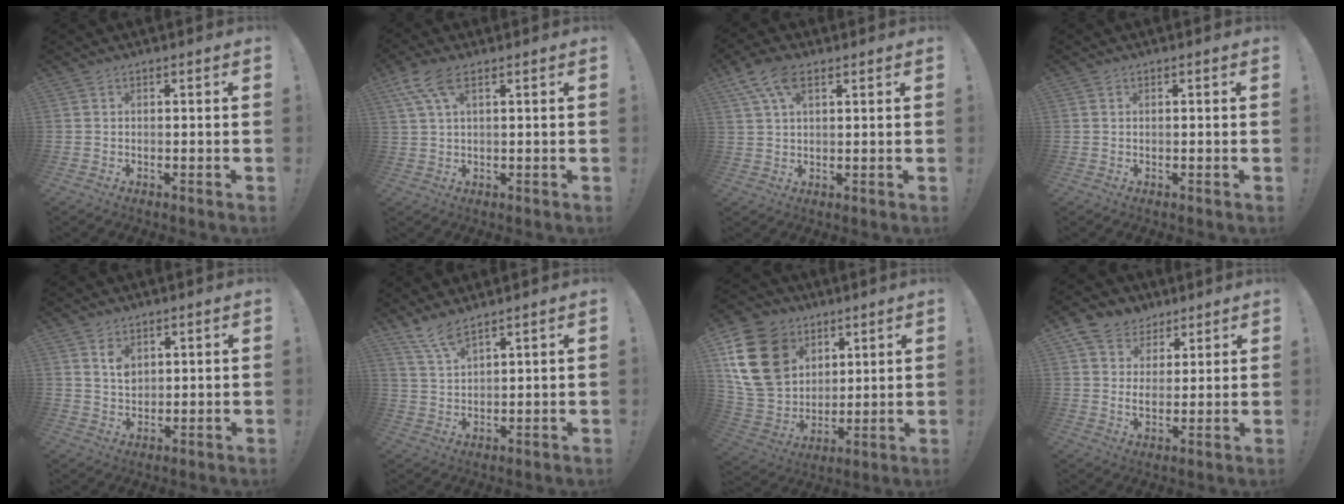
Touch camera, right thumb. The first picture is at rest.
{"total": 7.5, "force": [3.8, 2.6, 5.9], "torque": [-0.115, -0.001, 0.072]}
{"total": 8.8, "force": [4.7, 4.4, 6.1], "torque": [-0.115, -0.004, 0.090]}
{"total": 0.6, "force": [0.6, 0.1, -0.1], "torque": [0.002, 0.001, 0.011]}
{"total": 5.0, "force": [2.9, 3.3, 2.4], "torque": [-0.029, -0.018, 0.051]}
{"total": 6.3, "force": [5.3, 1.2, 3.2], "torque": [-0.076, -0.027, 0.098]}
{"total": 21.6, "force": [8.0, 16.6, 11.2], "torque": [-0.207, -0.033, 0.168]}
{"total": 8.0, "force": [4.2, 6.2, 2.6], "torque": [-0.047, -0.023, 0.086]}